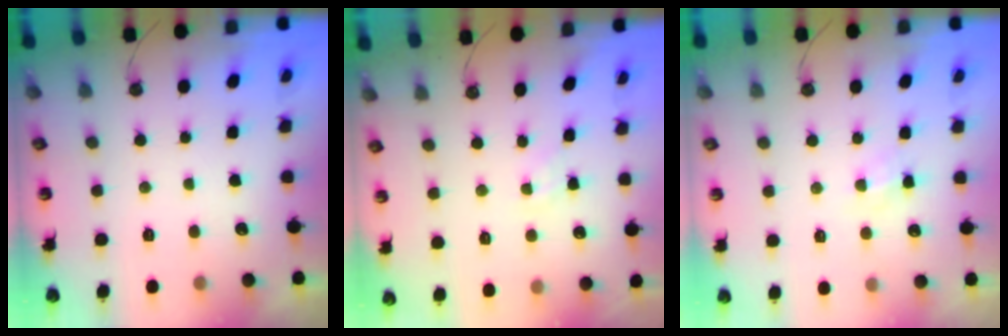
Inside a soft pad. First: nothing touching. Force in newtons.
{"total": 1.1, "press": 1.1, "slide": 0.2}
{"total": 3.0, "press": 2.9, "slide": 0.5}